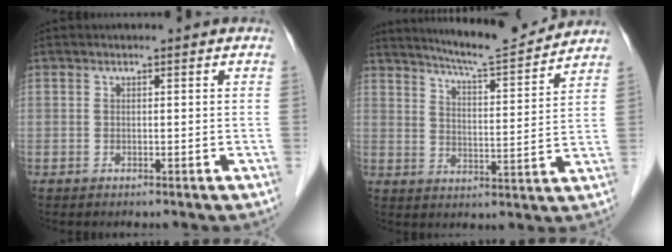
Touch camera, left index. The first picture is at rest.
{"total": 12.3, "force": [11.6, -0.2, 3.9], "torque": [-0.068, -0.005, 0.169]}